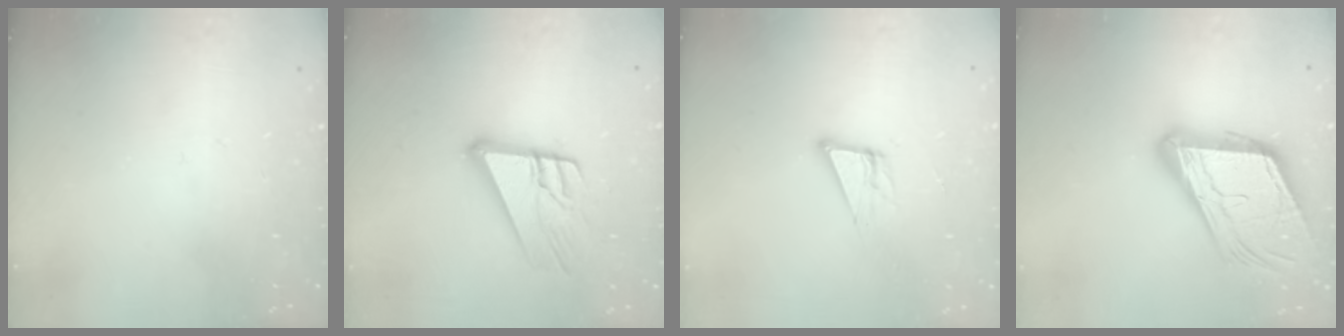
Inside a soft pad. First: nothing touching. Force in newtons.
{"total": 14.1, "press": 13.9, "slide": 2.4}
{"total": 10.3, "press": 9.7, "slide": 3.3}
{"total": 20.7, "press": 20.5, "slide": 3.2}